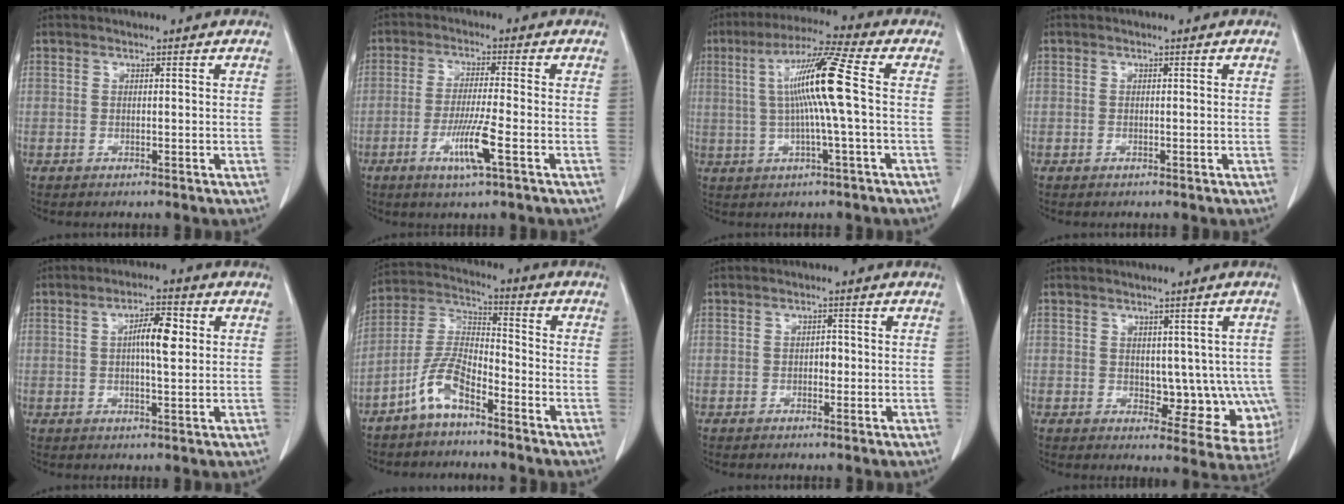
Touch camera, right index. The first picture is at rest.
{"total": 7.0, "force": [-2.9, -0.3, 6.3], "torque": [-0.121, -0.015, -0.053]}
{"total": 11.1, "force": [0.9, -1.1, 11.0], "torque": [-0.204, 0.011, 0.012]}
{"total": 0.0}
{"total": 5.7, "force": [1.0, 1.3, 5.4], "torque": [-0.095, 0.011, 0.016]}
{"total": 7.9, "force": [-5.3, 2.2, 5.4], "torque": [-0.127, 0.006, -0.111]}
{"total": 1.3, "force": [-0.2, 0.9, 1.0], "torque": [-0.011, 0.004, -0.003]}
{"total": 9.1, "force": [-0.7, 5.5, 7.2], "torque": [-0.060, 0.008, 0.006]}